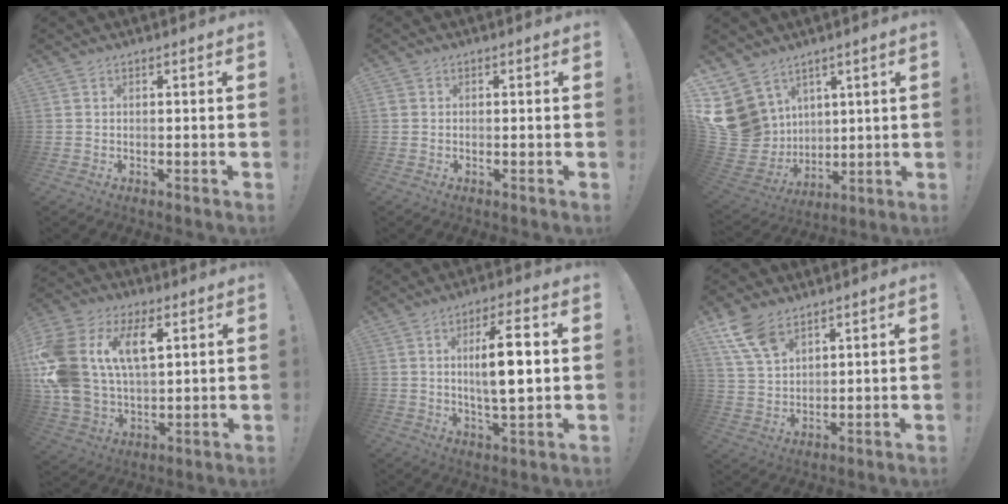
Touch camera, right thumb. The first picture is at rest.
{"total": 0.9, "force": [-0.1, 0.8, 0.2], "torque": [-0.012, 0.005, 0.001]}
{"total": 16.0, "force": [5.6, 13.5, 6.5], "torque": [-0.152, -0.043, 0.131]}
{"total": 20.9, "force": [6.7, 13.9, 14.1], "torque": [-0.286, -0.019, 0.121]}
{"total": 11.3, "force": [1.5, 2.8, 10.9], "torque": [-0.178, -0.001, 0.017]}
{"total": 10.2, "force": [6.6, 5.6, 5.4], "torque": [-0.110, -0.029, 0.130]}